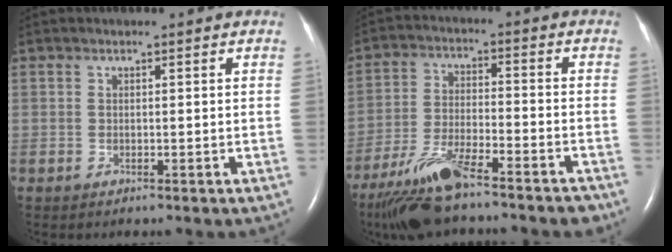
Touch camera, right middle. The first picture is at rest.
{"total": 13.4, "force": [-10.7, 2.2, 7.8], "torque": [-0.153, -0.019, -0.186]}